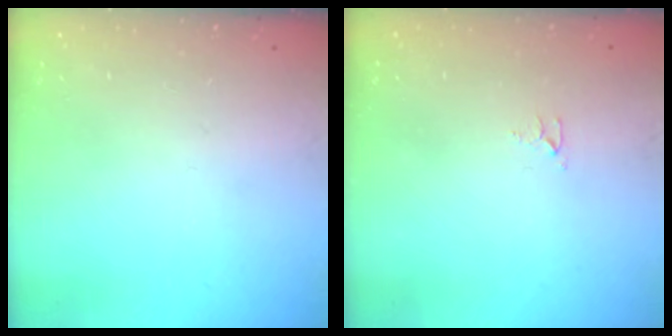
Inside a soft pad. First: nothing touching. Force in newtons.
{"total": 3.7, "press": 3.7, "slide": 0.4}